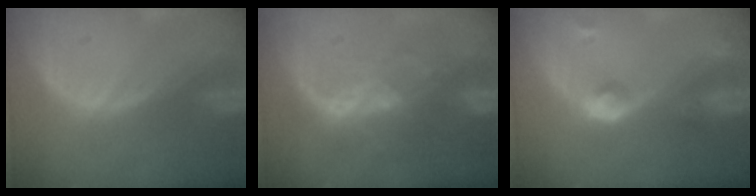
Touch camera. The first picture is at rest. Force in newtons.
{"total": 6.8, "press": 6.2, "slide": 2.8}
{"total": 4.1, "press": 4.1, "slide": 0.6}